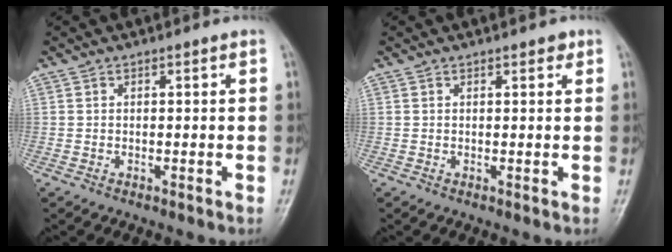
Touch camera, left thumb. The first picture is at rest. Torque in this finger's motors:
{"motor_torque": [-0.21, -0.09, -0.04, 0.02, 0.01]}